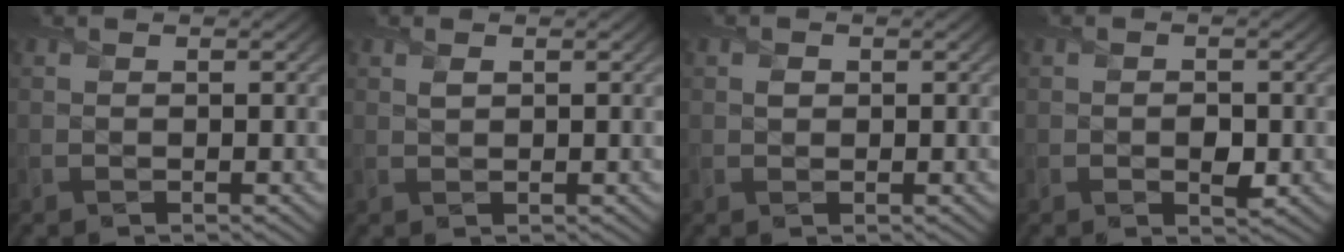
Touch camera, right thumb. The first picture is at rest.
{"total": 0.9, "force": [0.5, 0.4, 0.5], "torque": [-0.017, -0.002, 0.011]}
{"total": 0.9, "force": [0.3, 0.8, 0.4], "torque": [-0.009, -0.002, 0.003]}
{"total": 2.0, "force": [-0.4, 1.3, 1.4], "torque": [-0.023, -0.008, -0.006]}